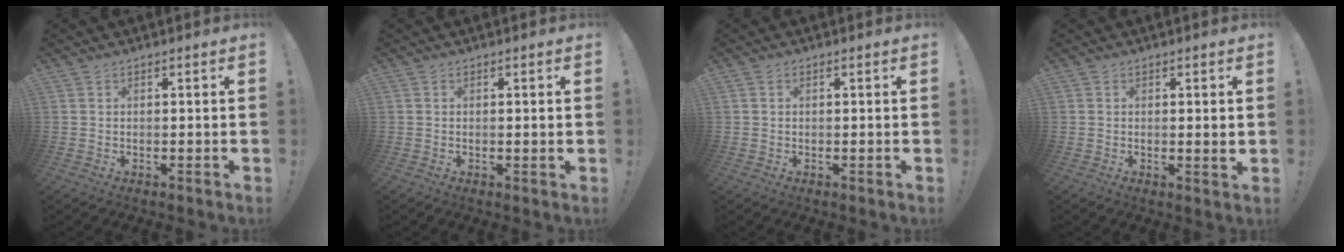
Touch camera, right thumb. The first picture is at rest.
{"total": 1.0, "force": [0.4, 0.1, 0.9], "torque": [-0.009, -0.004, 0.005]}
{"total": 0.7, "force": [-0.1, 0.5, 0.4], "torque": [-0.008, 0.005, -0.002]}
{"total": 2.0, "force": [0.7, 0.0, 1.9], "torque": [-0.019, -0.008, 0.008]}